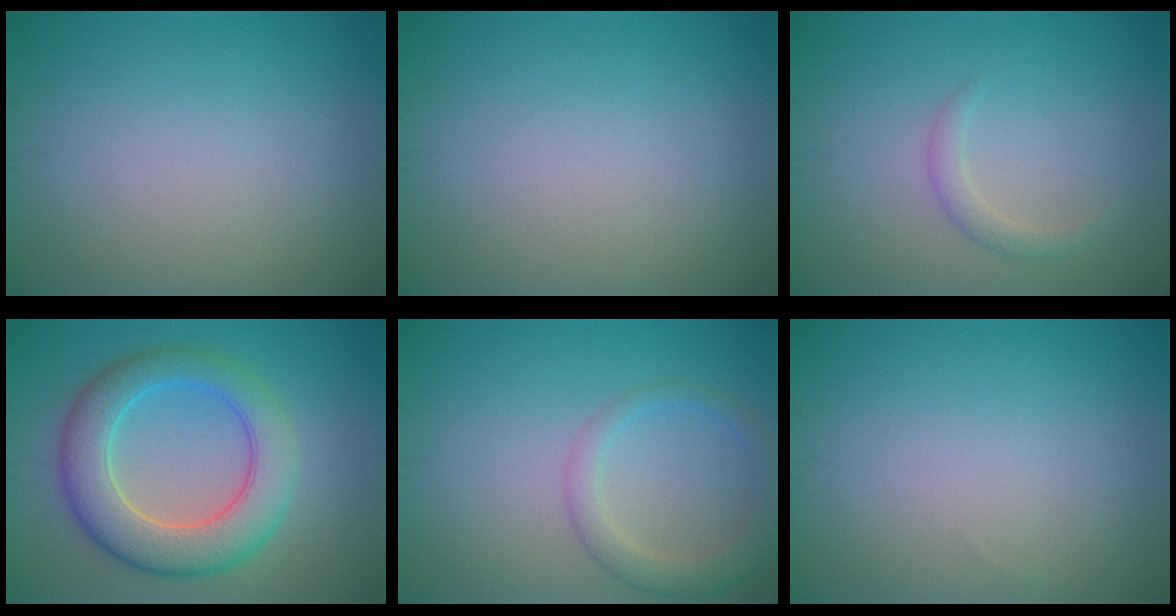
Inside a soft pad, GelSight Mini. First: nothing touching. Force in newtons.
{"total": 0.0}
{"total": 1.5, "press": 1.5, "slide": 0.1}
{"total": 7.5, "press": 7.5, "slide": 0.3}
{"total": 2.9, "press": 2.9, "slide": 0.2}
{"total": 0.0}